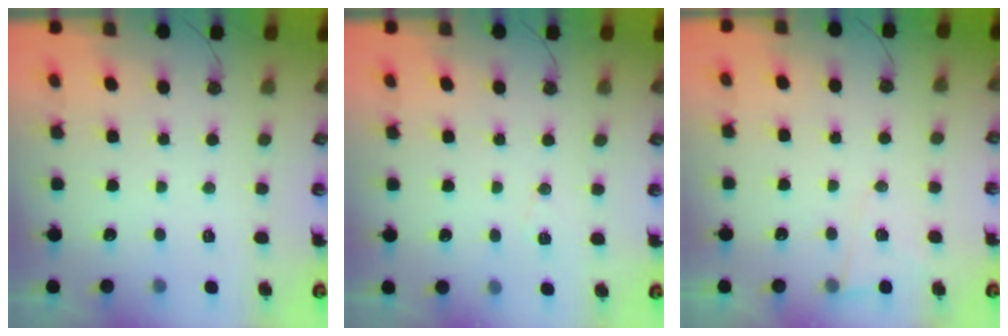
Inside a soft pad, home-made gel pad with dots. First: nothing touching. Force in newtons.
{"total": 5.9, "press": 3.9, "slide": 4.4}
{"total": 5.9, "press": 5.2, "slide": 2.8}